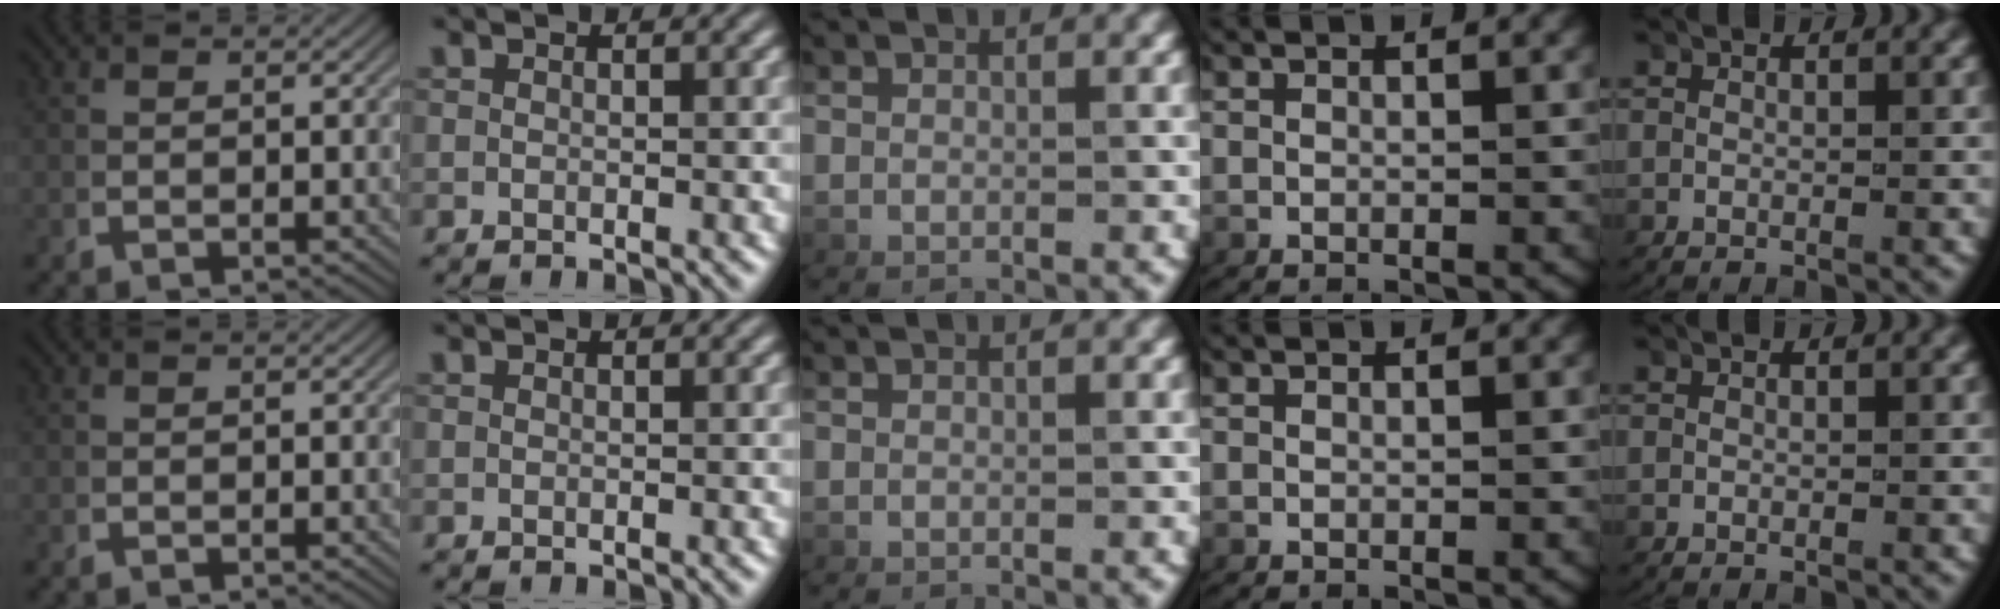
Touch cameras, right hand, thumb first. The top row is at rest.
{}